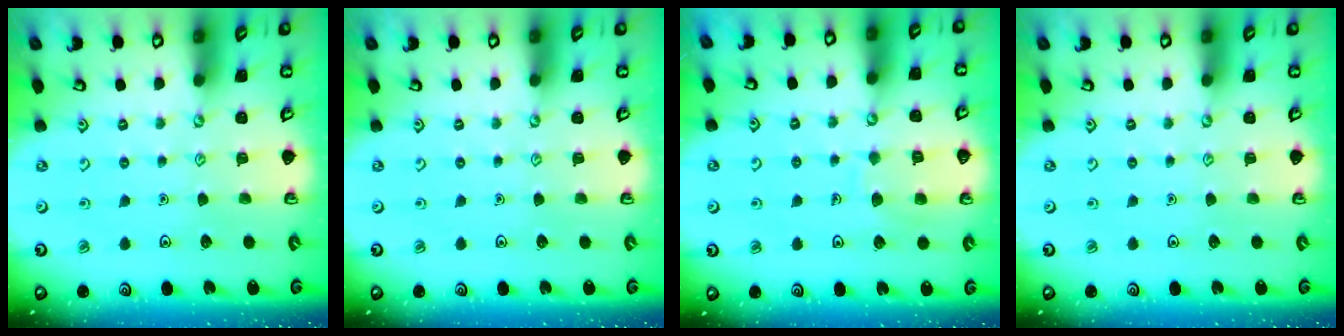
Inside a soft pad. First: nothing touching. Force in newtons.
{"total": 0.0}
{"total": 7.1, "press": 7.1, "slide": 0.7}
{"total": 0.0}